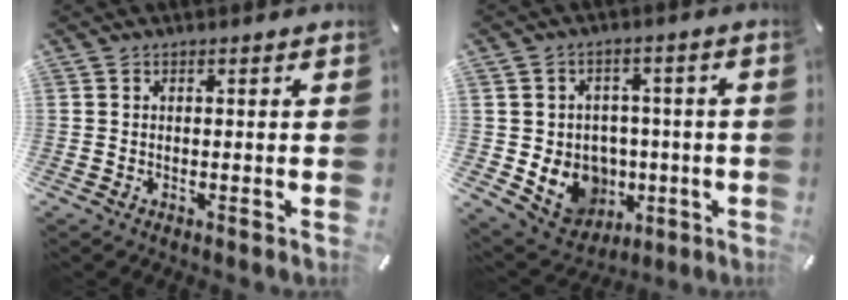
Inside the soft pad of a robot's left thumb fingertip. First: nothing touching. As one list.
[{"total": 10.7, "force": [-1.7, 10.1, 3.3], "torque": [-0.067, 0.002, -0.014]}]